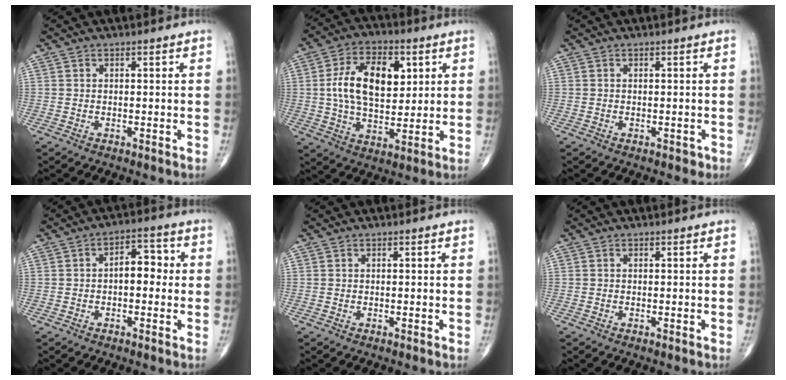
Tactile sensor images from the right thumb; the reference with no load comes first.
{"total": 14.9, "force": [3.0, 8.7, 11.8], "torque": [-0.181, -0.002, 0.051]}
{"total": 0.6, "force": [-0.2, 0.5, 0.3], "torque": [0.002, 0.003, -0.002]}
{"total": 5.9, "force": [0.0, 3.5, 4.8], "torque": [-0.048, 0.021, -0.009]}
{"total": 0.0}
{"total": 0.0}